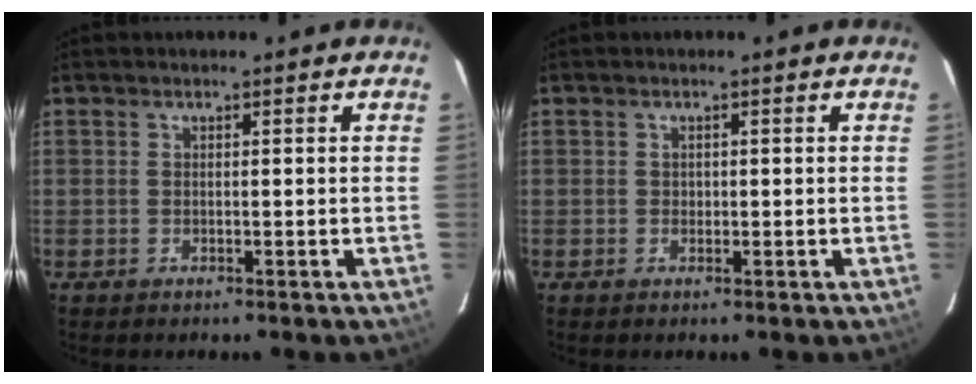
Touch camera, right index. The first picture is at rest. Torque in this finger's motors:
{"motor_torque": [0.14, -0.01, 0.04, 0.01]}